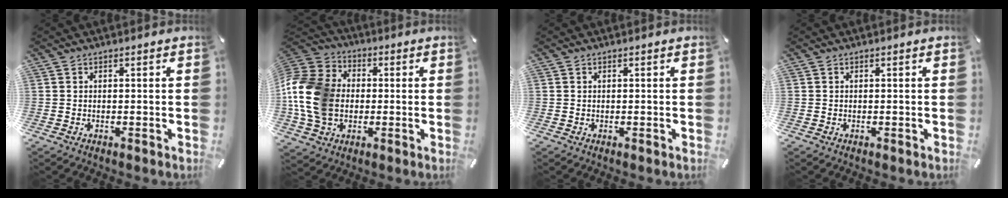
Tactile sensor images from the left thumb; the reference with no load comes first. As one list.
[{"total": 16.3, "force": [-1.2, 13.1, 9.6], "torque": [-0.235, 0.015, -0.026]}, {"total": 0.0}, {"total": 0.0}]